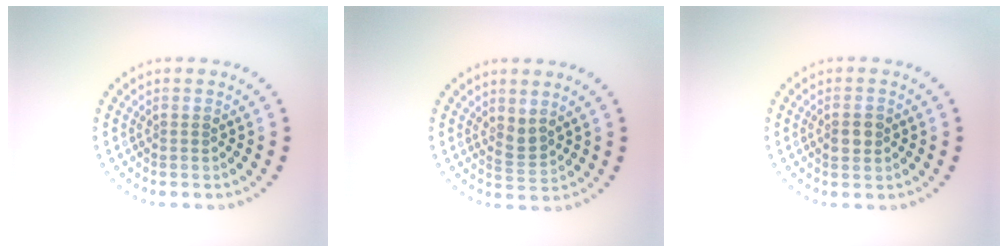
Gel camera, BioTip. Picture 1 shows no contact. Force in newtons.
{"total": 1.8, "press": 1.5, "slide": 1.1}
{"total": 2.1, "press": 2.1, "slide": 0.0}